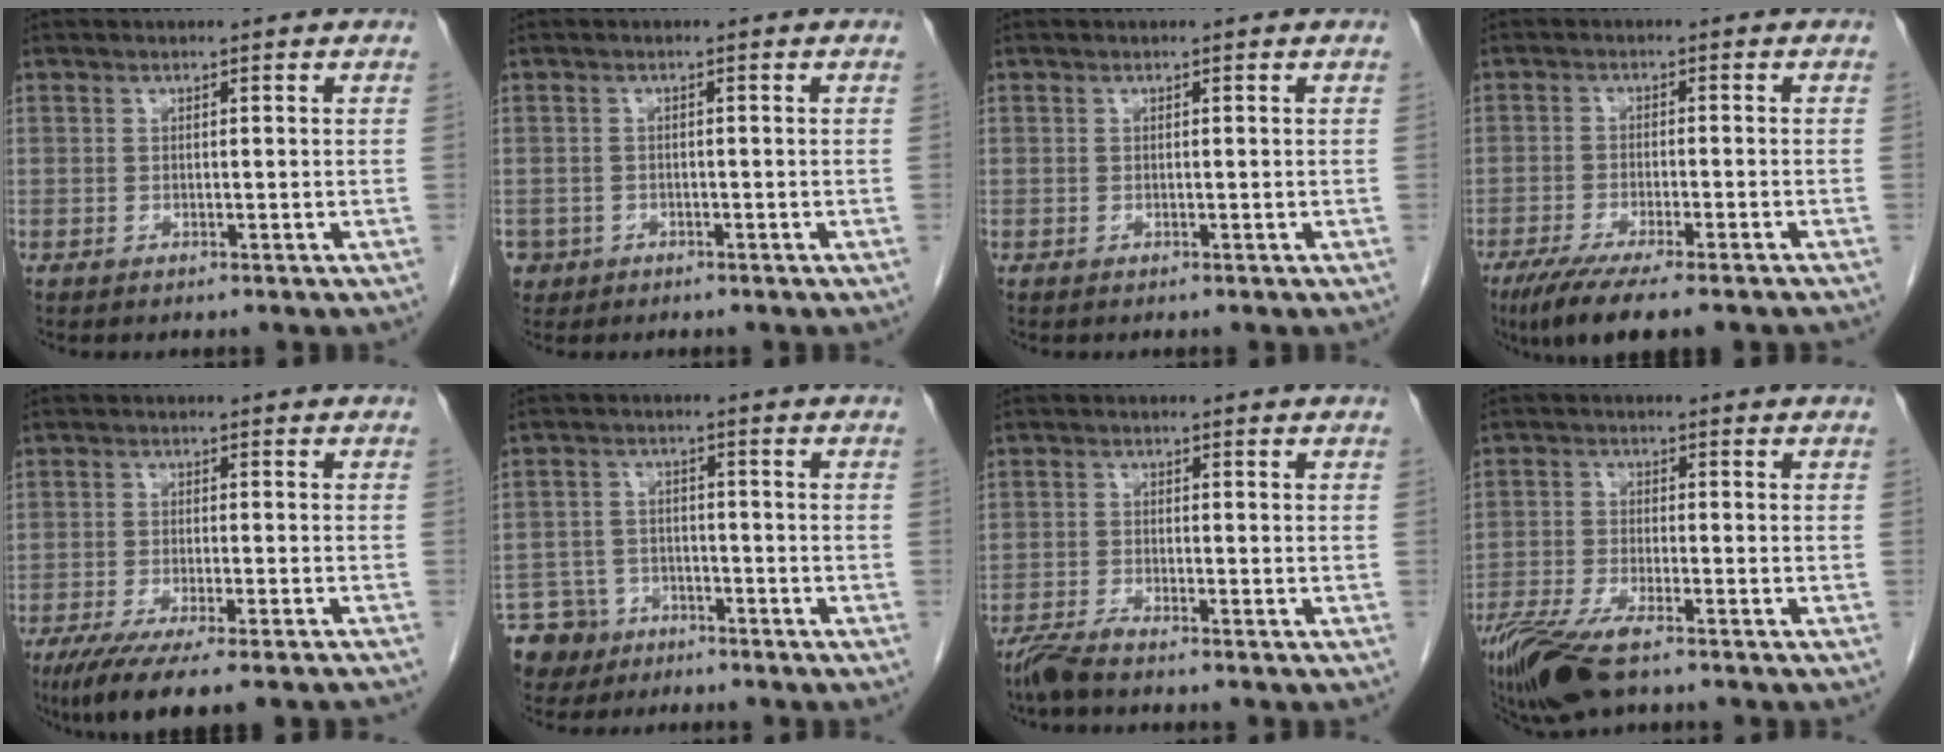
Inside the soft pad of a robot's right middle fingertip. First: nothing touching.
{"total": 2.9, "force": [-1.6, 2.4, 0.1], "torque": [0.000, 0.005, -0.027]}
{"total": 0.0}
{"total": 11.3, "force": [-8.8, 1.2, 7.0], "torque": [-0.099, -0.022, -0.133]}
{"total": 12.9, "force": [-10.4, 0.9, 7.5], "torque": [-0.104, -0.029, -0.159]}
{"total": 6.7, "force": [-4.8, 4.8, 0.3], "torque": [-0.007, 0.003, -0.084]}
{"total": 3.1, "force": [-2.8, -0.2, 1.5], "torque": [-0.034, -0.010, -0.060]}
{"total": 10.1, "force": [-7.2, 2.0, 6.8], "torque": [-0.130, -0.022, -0.130]}